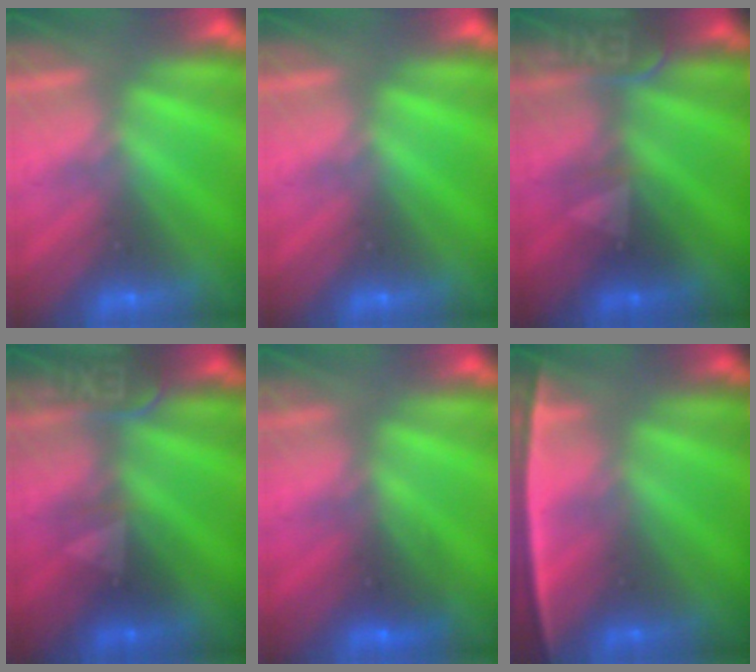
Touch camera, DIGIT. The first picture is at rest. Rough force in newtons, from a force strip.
{"total": 0.0}
{"total": 2.4}
{"total": 2.4}
{"total": 2.7}
{"total": 2.2}